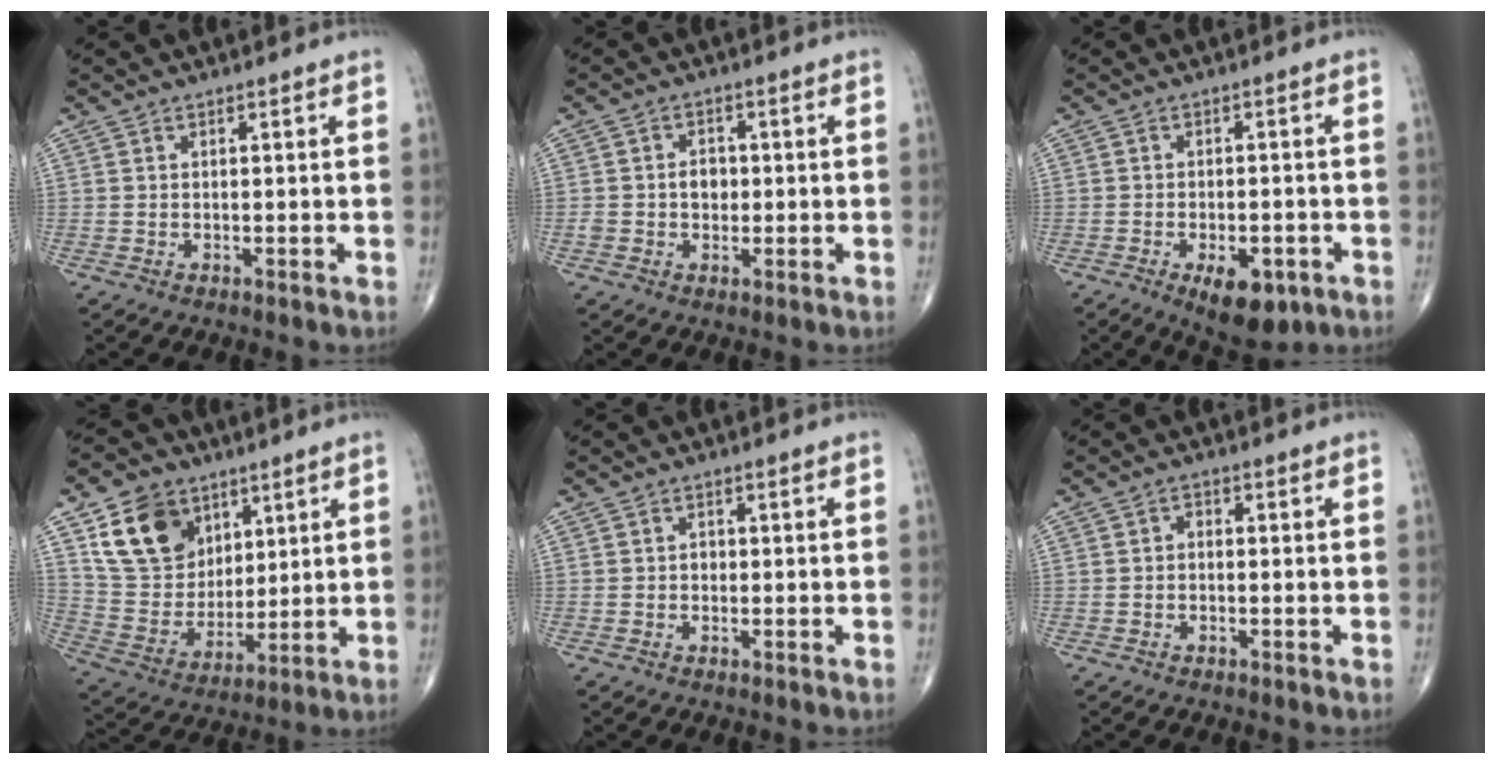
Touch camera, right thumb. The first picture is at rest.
{"total": 3.8, "force": [-0.1, 3.0, 2.4], "torque": [-0.023, 0.007, -0.002]}
{"total": 9.0, "force": [-4.2, 4.4, 6.7], "torque": [-0.083, 0.006, -0.051]}
{"total": 15.9, "force": [7.7, 11.8, 7.4], "torque": [-0.106, -0.028, 0.156]}
{"total": 1.0, "force": [-0.1, 0.9, 0.5], "torque": [-0.003, 0.003, -0.004]}
{"total": 1.2, "force": [-0.2, 0.9, 0.8], "torque": [-0.005, 0.004, -0.010]}